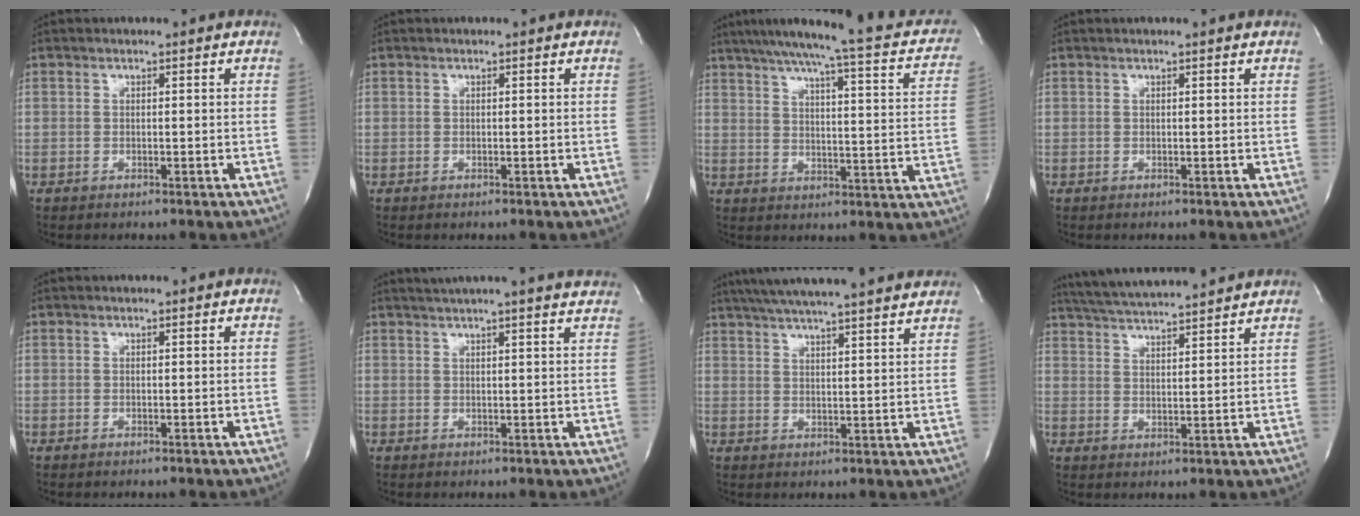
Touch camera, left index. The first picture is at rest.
{"total": 0.0}
{"total": 22.3, "force": [18.5, 2.9, 12.1], "torque": [-0.174, -0.004, 0.223]}
{"total": 0.5, "force": [0.4, -0.1, 0.3], "torque": [-0.006, 0.001, 0.010]}
{"total": 0.0}
{"total": 12.9, "force": [11.7, -0.2, 5.3], "torque": [-0.089, 0.003, 0.140]}
{"total": 21.1, "force": [18.5, 0.9, 10.0], "torque": [-0.171, 0.021, 0.249]}
{"total": 13.7, "force": [12.6, 0.4, 5.4], "torque": [-0.106, 0.024, 0.191]}